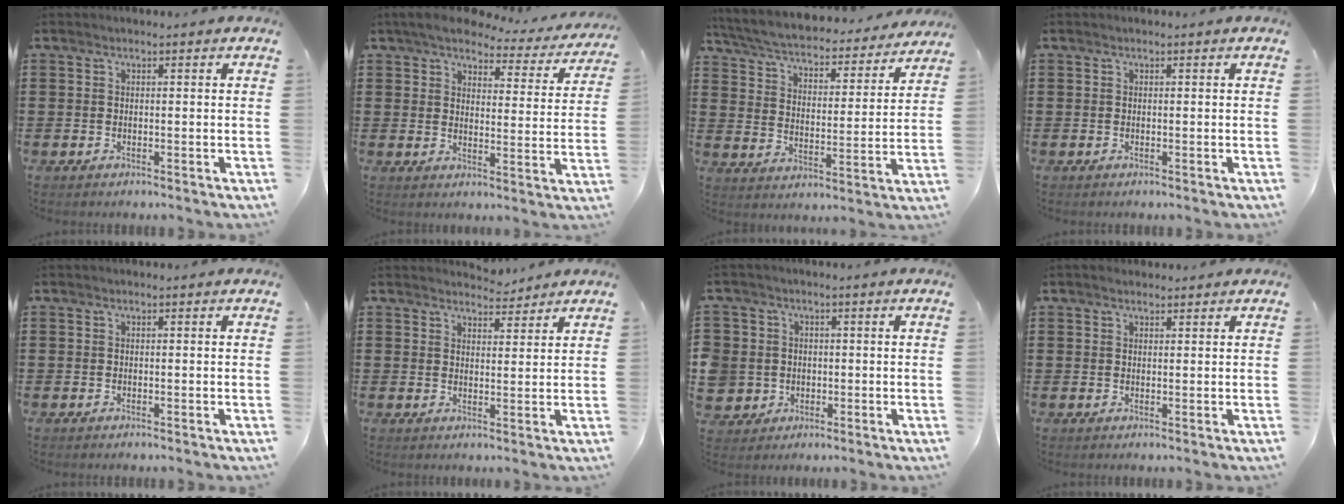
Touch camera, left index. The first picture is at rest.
{"total": 5.4, "force": [4.8, 1.2, 2.2], "torque": [-0.065, -0.023, 0.081]}
{"total": 4.5, "force": [4.3, 0.3, 1.3], "torque": [-0.049, -0.034, 0.065]}
{"total": 0.0}
{"total": 0.0}
{"total": 3.5, "force": [3.4, 0.7, 0.2], "torque": [-0.005, -0.013, 0.062]}
{"total": 4.3, "force": [-0.4, 4.3, 0.4], "torque": [-0.042, 0.006, -0.014]}
{"total": 1.1, "force": [1.0, 0.4, 0.2], "torque": [-0.007, 0.003, 0.019]}